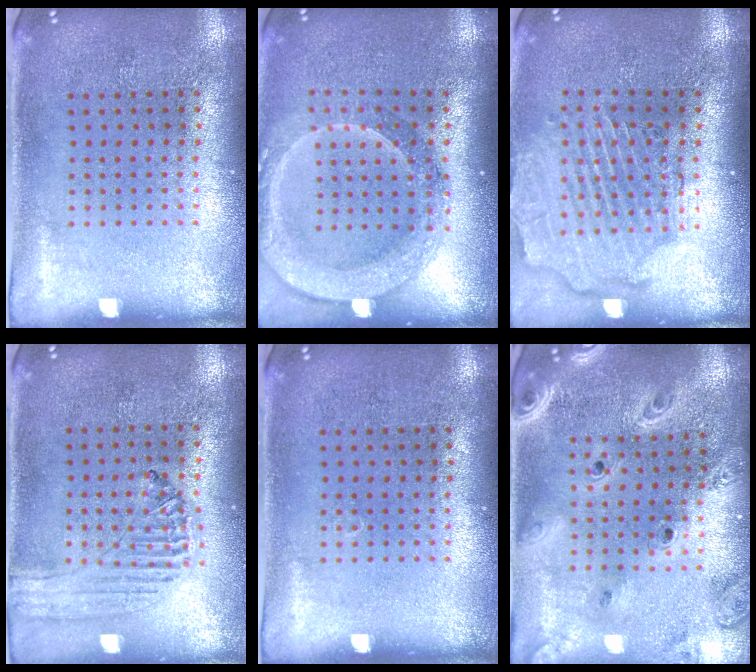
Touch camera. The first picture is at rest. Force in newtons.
{"total": 2.2, "press": 2.0, "slide": 1.1}
{"total": 2.6, "press": 2.2, "slide": 1.4}
{"total": 0.5, "press": 0.5, "slide": 0.2}
{"total": 0.0}
{"total": 2.8, "press": 2.4, "slide": 1.4}